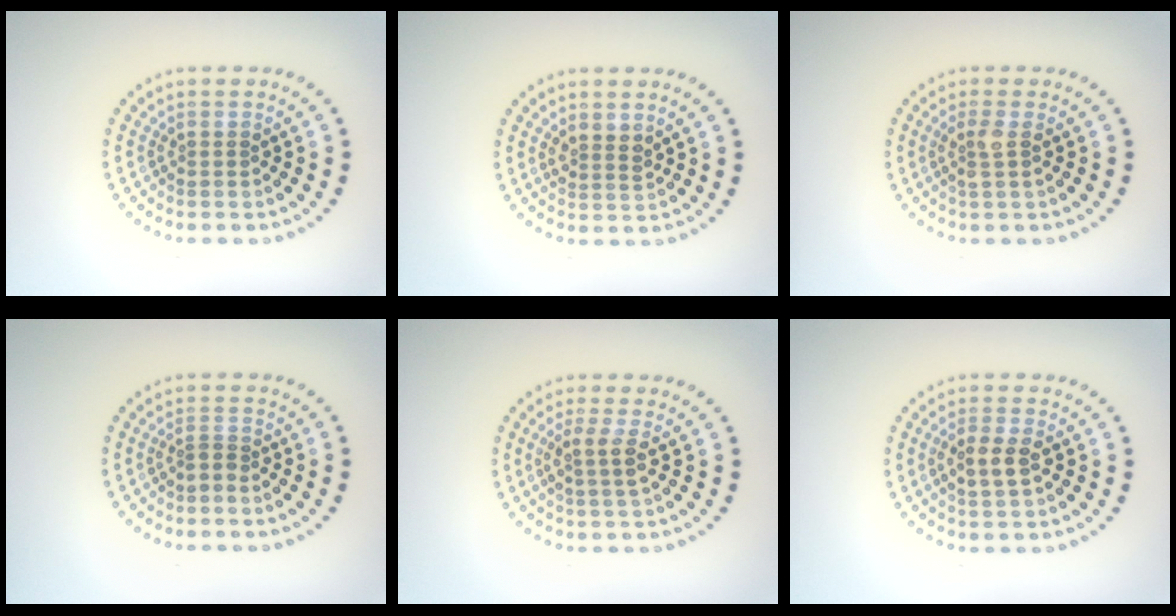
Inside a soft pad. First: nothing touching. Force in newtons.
{"total": 1.6, "press": 1.2, "slide": 1.0}
{"total": 1.6, "press": 1.3, "slide": 0.9}
{"total": 1.1, "press": 0.6, "slide": 0.9}
{"total": 1.9, "press": 1.6, "slide": 1.1}
{"total": 2.6, "press": 2.6, "slide": 0.4}